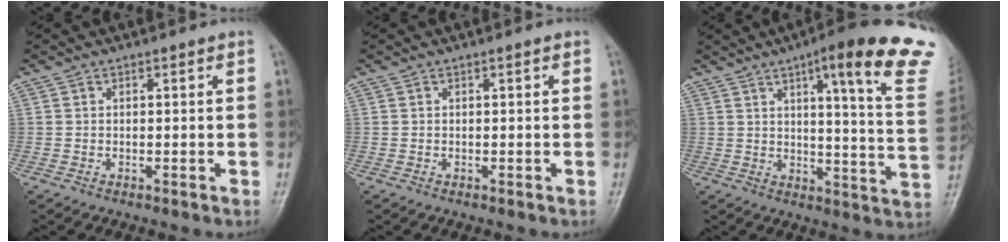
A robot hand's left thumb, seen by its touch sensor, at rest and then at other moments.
{"total": 0.0}
{"total": 21.9, "force": [12.3, 3.2, 17.8], "torque": [-0.214, -0.047, 0.148]}